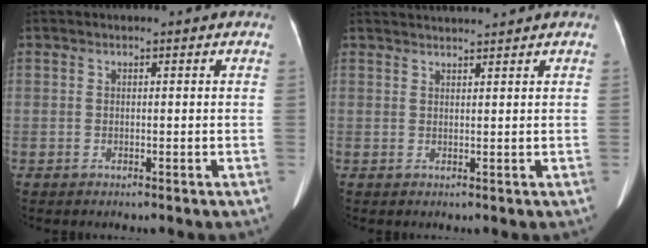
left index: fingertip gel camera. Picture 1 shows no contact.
{"total": 3.4, "force": [3.2, -0.9, 0.5], "torque": [-0.006, 0.017, 0.055]}